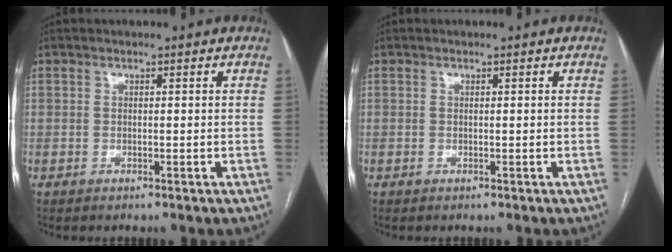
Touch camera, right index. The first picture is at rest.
{"total": 0.0}